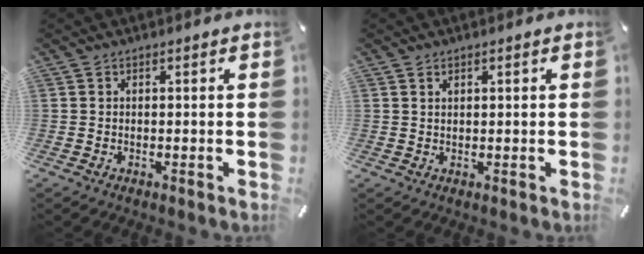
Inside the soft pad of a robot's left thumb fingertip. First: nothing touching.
{"total": 0.7, "force": [0.4, 0.3, 0.4], "torque": [-0.008, 0.001, 0.008]}